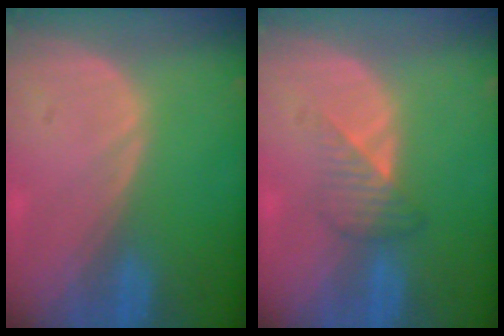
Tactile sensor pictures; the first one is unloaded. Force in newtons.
{"total": 3.5, "press": 3.2, "slide": 1.4}